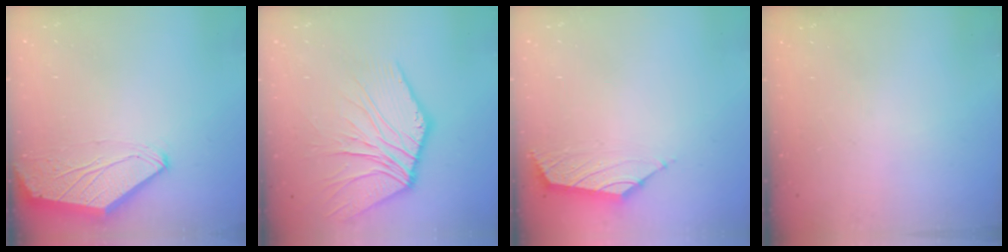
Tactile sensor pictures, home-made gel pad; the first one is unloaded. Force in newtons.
{"total": 10.1, "press": 10.1, "slide": 1.3}
{"total": 1.6, "press": 1.5, "slide": 0.6}
{"total": 0.0}